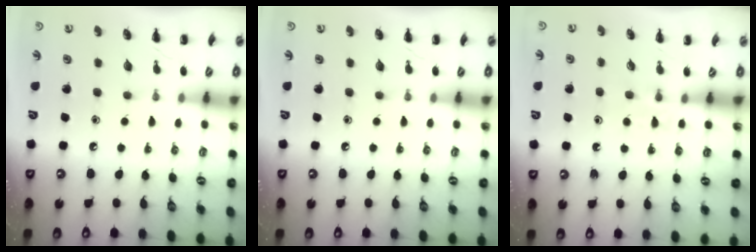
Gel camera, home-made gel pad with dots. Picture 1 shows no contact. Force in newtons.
{"total": 0.0}
{"total": 2.8, "press": 2.5, "slide": 1.1}